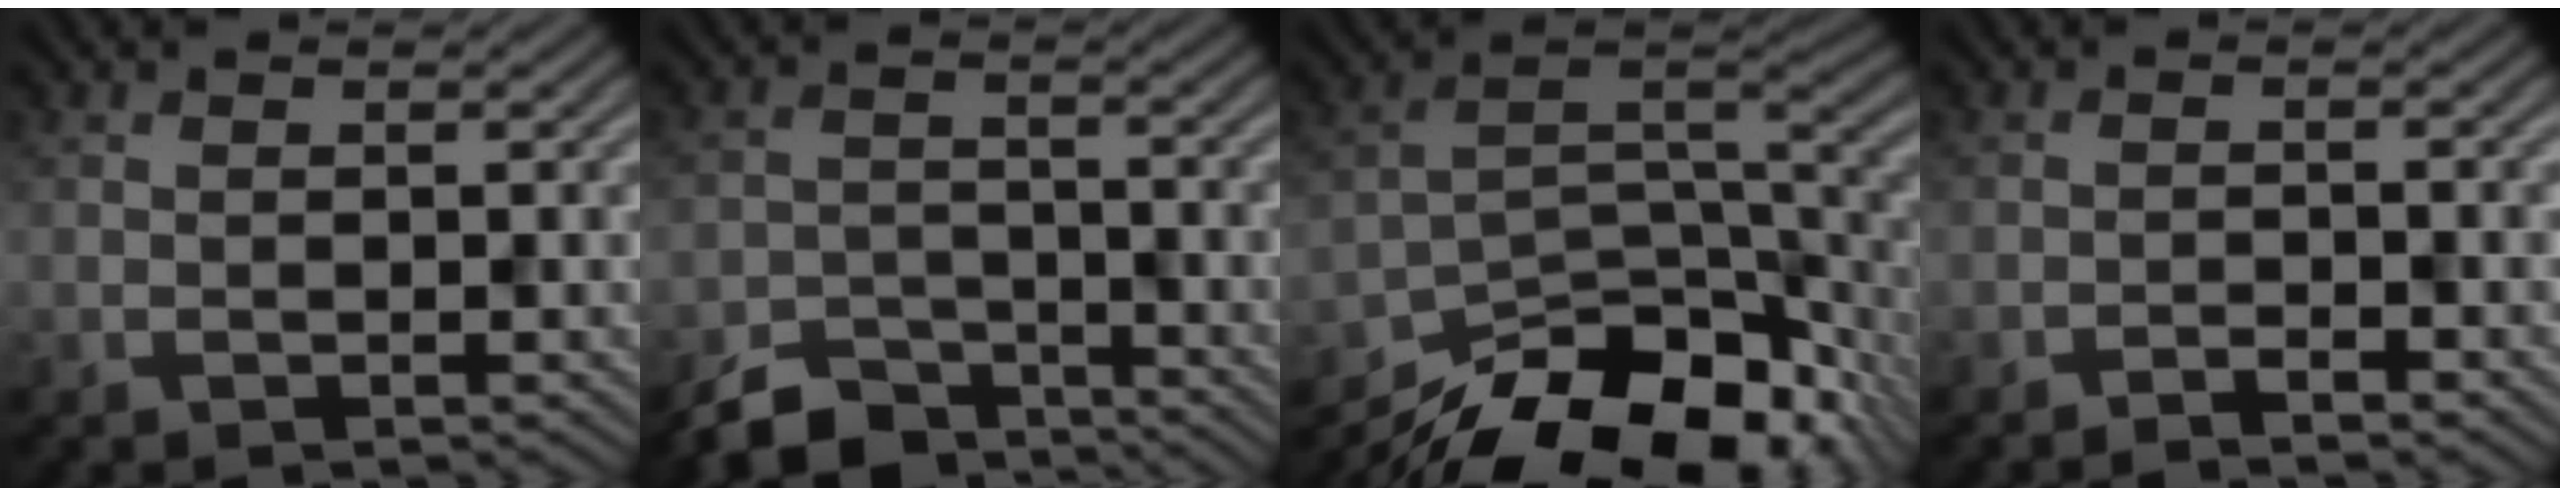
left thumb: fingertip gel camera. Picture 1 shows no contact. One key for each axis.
{"total": 5.8, "fx": -5.0, "fy": 2.3, "fz": 1.8, "tx": -0.032, "ty": -0.006, "tz": -0.097}
{"total": 17.6, "fx": -13.8, "fy": 6.1, "fz": 9.1, "tx": -0.190, "ty": -0.031, "tz": -0.209}
{"total": 1.6, "fx": -1.4, "fy": 0.0, "fz": 0.7, "tx": -0.011, "ty": 0.003, "tz": -0.027}